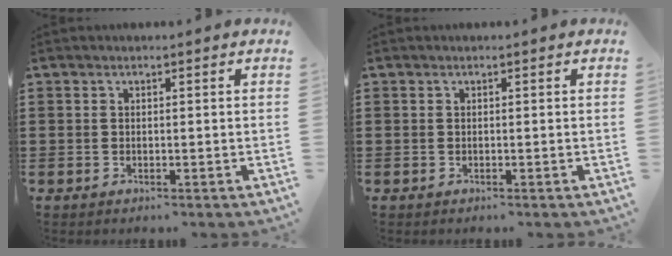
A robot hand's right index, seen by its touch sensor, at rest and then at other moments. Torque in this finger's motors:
{"motor_torque": [-0.03, 0.02, 0.00, 0.00]}